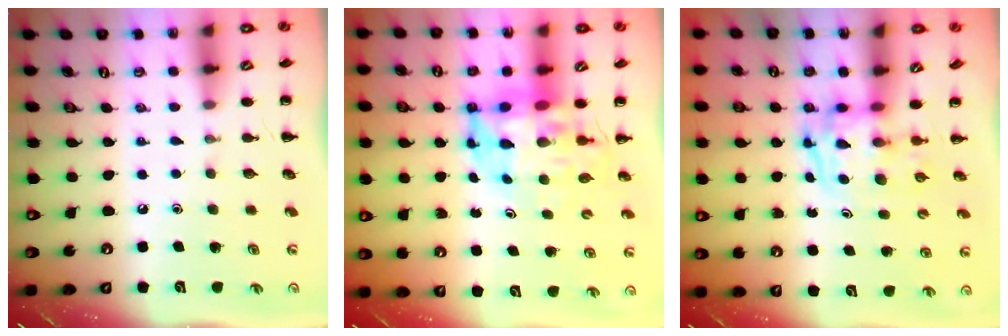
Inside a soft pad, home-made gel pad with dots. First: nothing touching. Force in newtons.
{"total": 8.8, "press": 8.4, "slide": 2.3}
{"total": 3.2, "press": 3.2, "slide": 0.6}